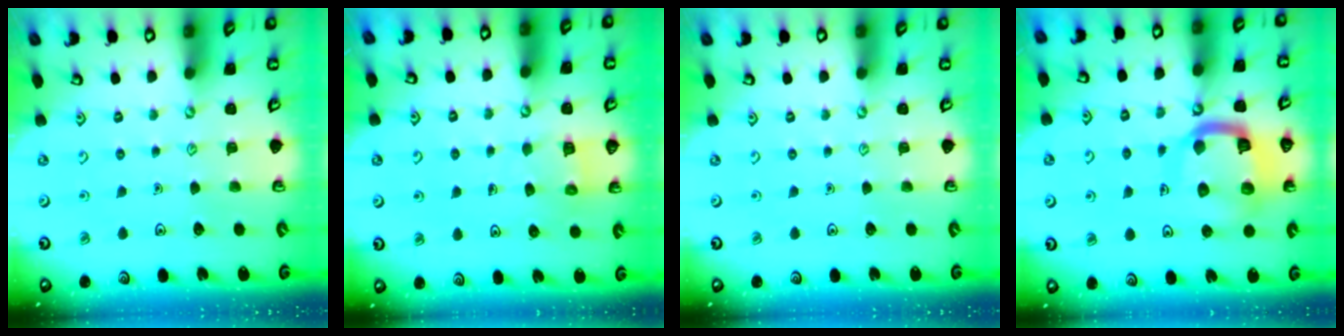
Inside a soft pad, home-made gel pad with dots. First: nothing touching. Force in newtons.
{"total": 5.6, "press": 5.6, "slide": 0.3}
{"total": 0.0}
{"total": 14.5, "press": 14.4, "slide": 1.5}